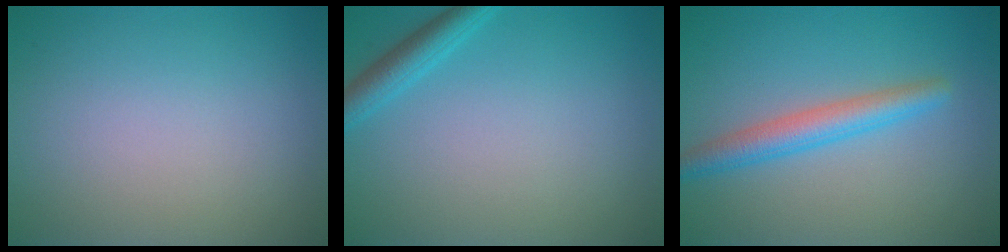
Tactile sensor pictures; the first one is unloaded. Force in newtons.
{"total": 2.3, "press": 2.2, "slide": 0.2}
{"total": 3.3, "press": 3.3, "slide": 0.0}